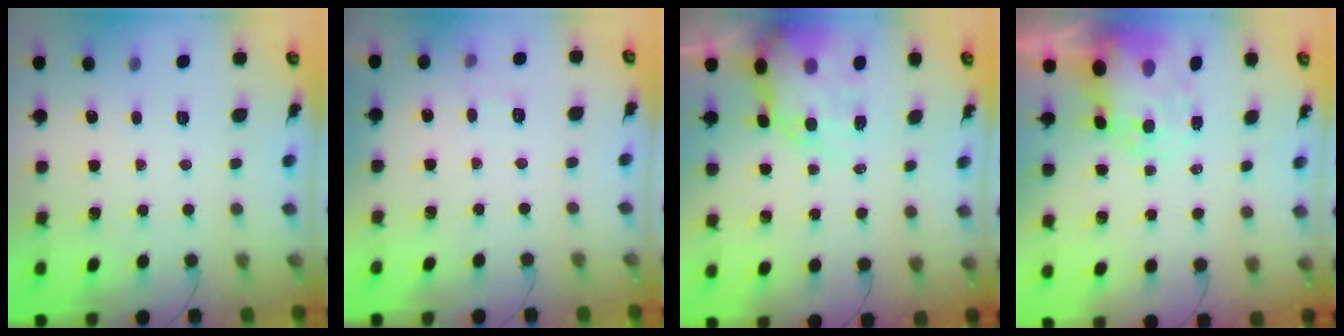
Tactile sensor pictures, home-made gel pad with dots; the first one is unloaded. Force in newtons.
{"total": 6.1, "press": 5.9, "slide": 1.5}
{"total": 10.7, "press": 10.3, "slide": 3.1}
{"total": 10.6, "press": 10.3, "slide": 2.6}